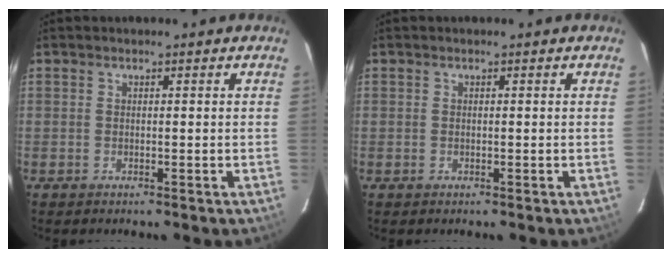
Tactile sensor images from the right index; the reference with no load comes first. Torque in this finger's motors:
{"motor_torque": [0.14, 0.14, 0.08, 0.00]}